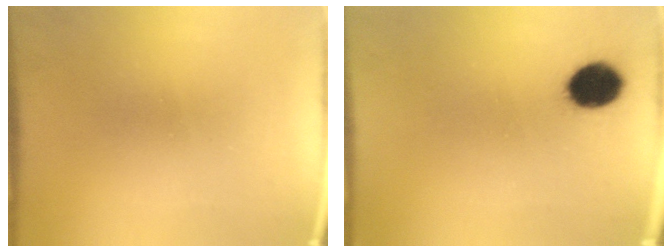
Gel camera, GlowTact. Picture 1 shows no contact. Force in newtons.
{"total": 8.0}